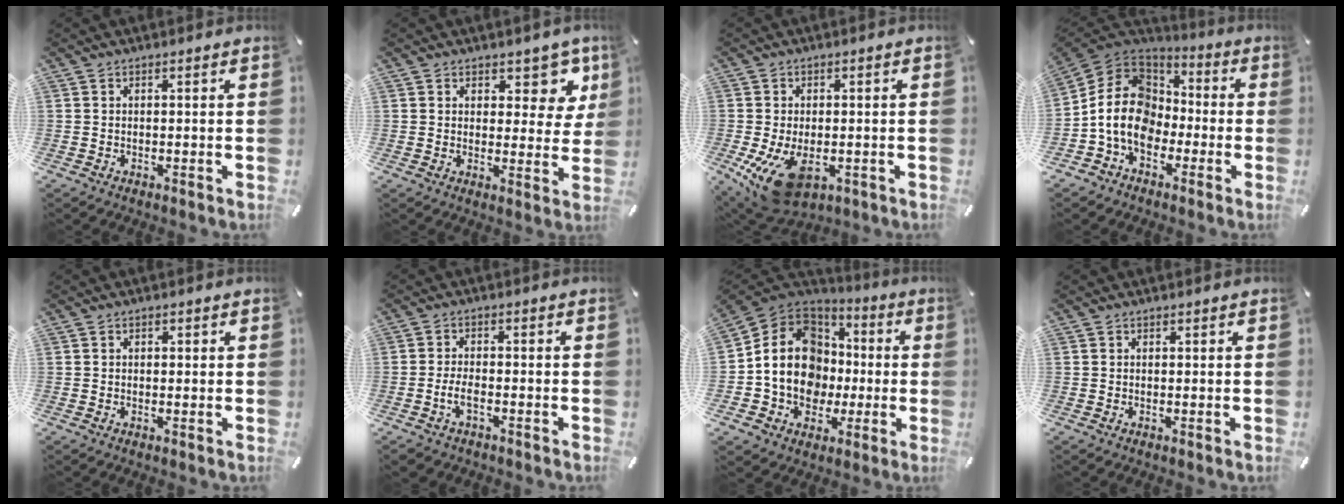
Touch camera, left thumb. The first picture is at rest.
{"total": 8.1, "force": [5.0, 5.1, 4.0], "torque": [-0.025, -0.038, 0.082]}
{"total": 10.3, "force": [-3.5, 6.2, 7.5], "torque": [-0.157, -0.002, -0.060]}
{"total": 14.7, "force": [-3.9, 12.0, 7.5], "torque": [-0.180, 0.034, -0.072]}
{"total": 0.7, "force": [0.0, 0.6, 0.4], "torque": [-0.009, 0.003, -0.001]}
{"total": 4.4, "force": [-1.9, 2.3, 3.2], "torque": [-0.066, 0.007, -0.036]}
{"total": 17.0, "force": [-1.4, 14.4, 9.0], "torque": [-0.188, 0.014, -0.018]}
{"total": 0.0}